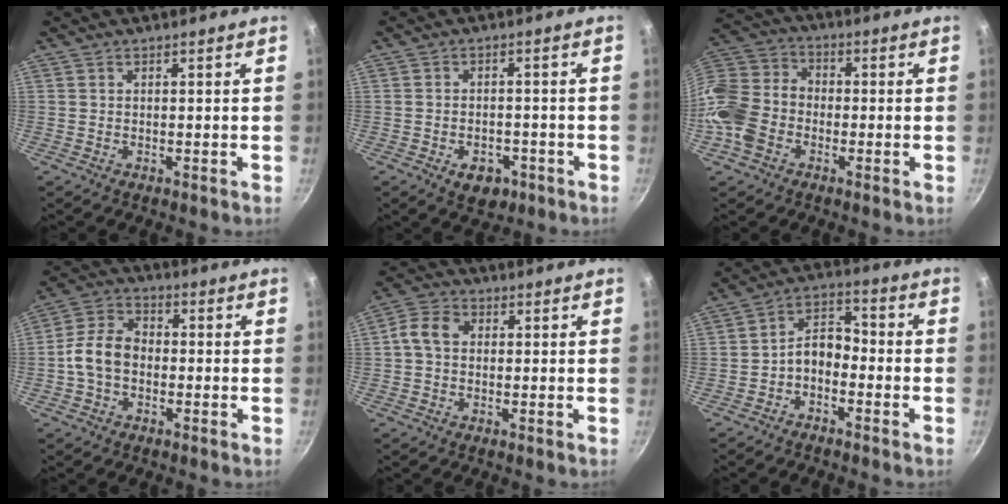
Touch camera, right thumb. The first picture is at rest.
{"total": 5.3, "force": [-2.6, 3.5, 3.0], "torque": [-0.030, 0.014, -0.033]}
{"total": 14.7, "force": [-3.9, 11.2, 8.7], "torque": [-0.185, 0.033, -0.084]}
{"total": 8.8, "force": [-1.4, 6.4, 5.9], "torque": [-0.106, 0.031, -0.037]}
{"total": 5.7, "force": [0.5, 4.4, 3.7], "torque": [-0.067, 0.017, 0.003]}
{"total": 6.8, "force": [-2.3, 4.4, 4.6], "torque": [-0.065, 0.041, -0.056]}